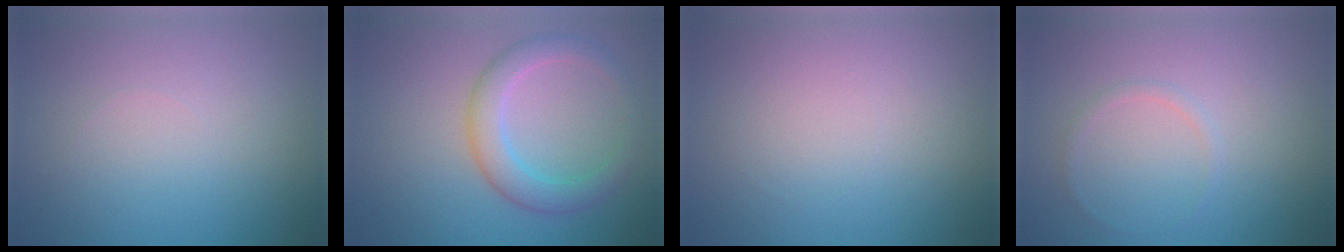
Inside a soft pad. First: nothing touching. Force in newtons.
{"total": 3.7, "press": 3.7, "slide": 0.1}
{"total": 0.0}
{"total": 0.8, "press": 0.8, "slide": 0.0}